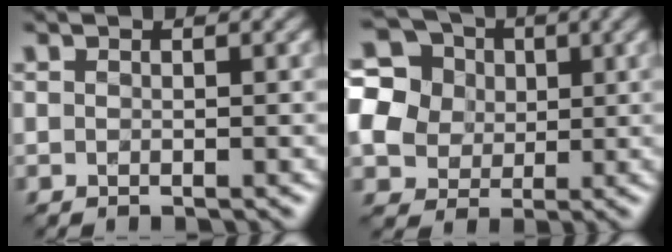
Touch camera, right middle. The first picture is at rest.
{"total": 9.3, "force": [1.6, 8.3, 3.7], "torque": [-0.106, 0.036, 0.007]}